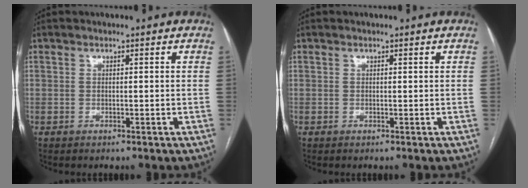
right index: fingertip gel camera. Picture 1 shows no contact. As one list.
[{"total": 0.0}]